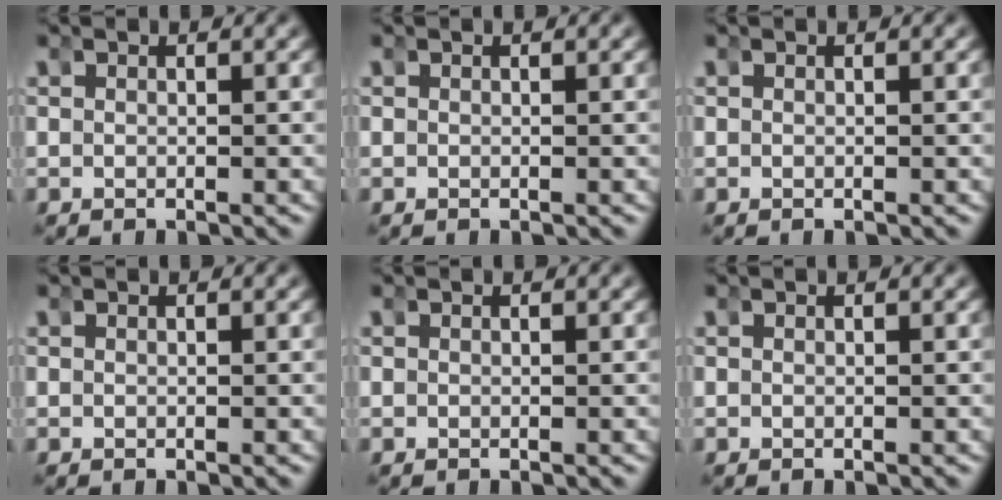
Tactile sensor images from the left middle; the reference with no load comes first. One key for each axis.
{"total": 0.0}
{"total": 0.0}
{"total": 0.0}
{"total": 0.0}
{"total": 0.0}